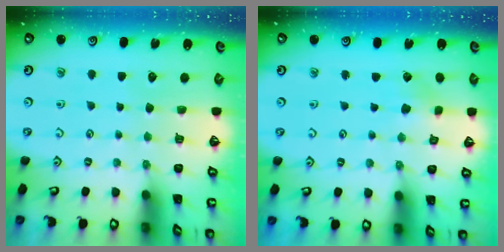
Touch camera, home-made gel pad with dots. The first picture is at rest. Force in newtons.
{"total": 2.7, "press": 2.7, "slide": 0.4}